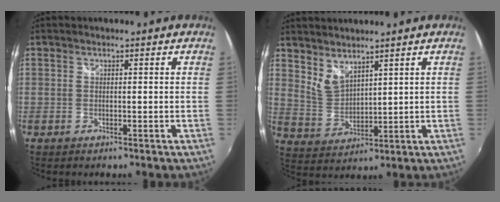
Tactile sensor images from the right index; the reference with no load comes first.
{"total": 5.9, "force": [4.8, 2.1, 2.7], "torque": [-0.049, -0.004, 0.101]}